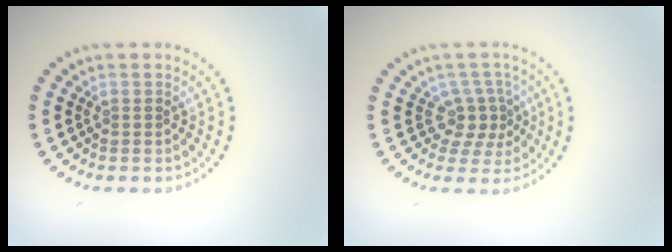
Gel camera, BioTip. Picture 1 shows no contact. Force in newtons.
{"total": 2.8, "press": 2.0, "slide": 1.9}